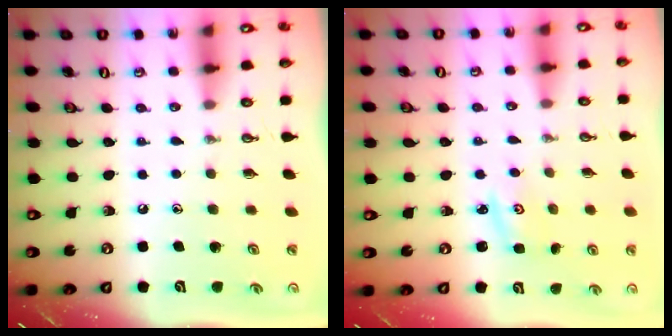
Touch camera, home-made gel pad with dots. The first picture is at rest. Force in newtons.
{"total": 1.8, "press": 1.8, "slide": 0.0}